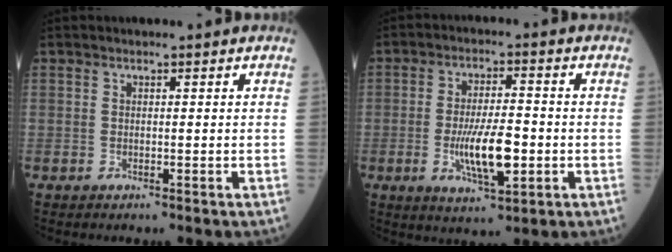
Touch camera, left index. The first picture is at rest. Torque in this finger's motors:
{"motor_torque": [1.52, 0.42, 0.82, 0.20]}